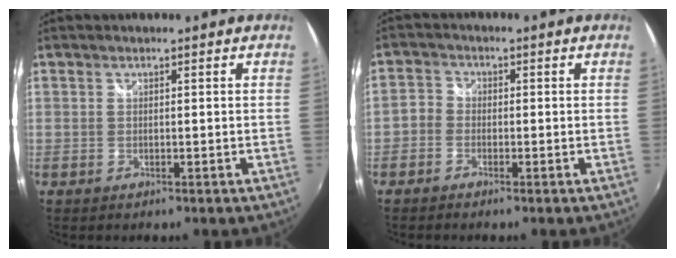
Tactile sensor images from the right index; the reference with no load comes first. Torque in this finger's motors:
{"motor_torque": [0.32, -0.21, 0.13, 0.02]}